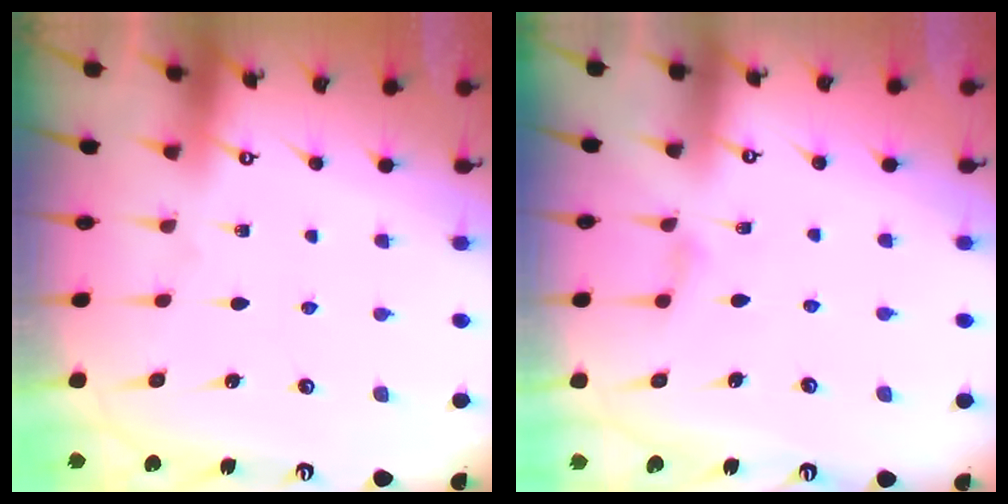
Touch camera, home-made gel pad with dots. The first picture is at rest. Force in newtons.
{"total": 2.0, "press": 2.0, "slide": 0.4}